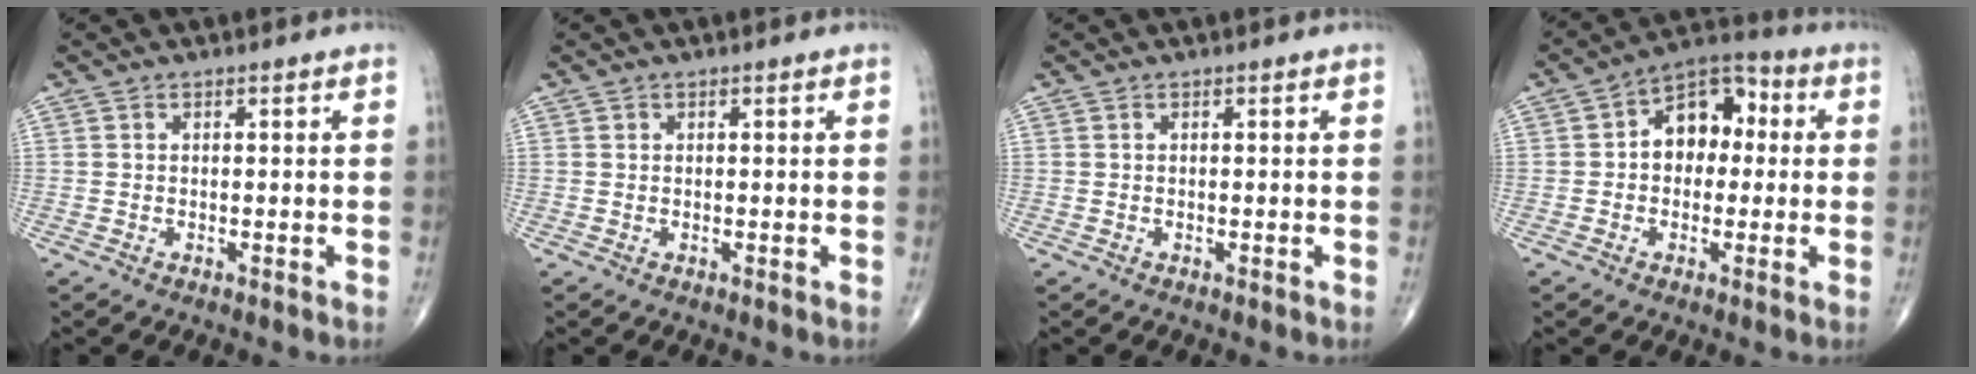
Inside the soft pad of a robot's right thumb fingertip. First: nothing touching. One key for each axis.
{"total": 0.0}
{"total": 0.0}
{"total": 10.8, "fx": 1.1, "fy": 7.6, "fz": 7.6, "tx": -0.076, "ty": 0.032, "tz": 0.002}